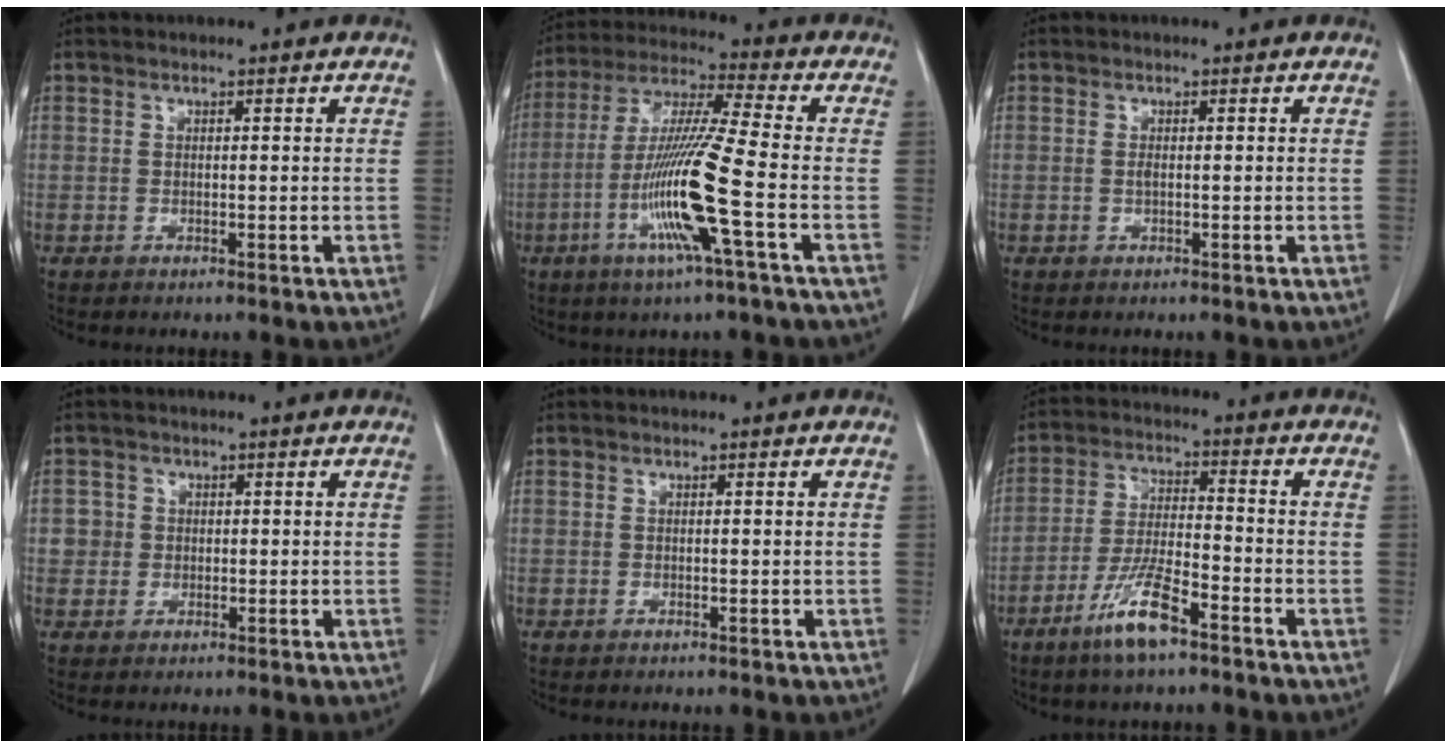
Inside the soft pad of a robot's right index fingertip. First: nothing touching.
{"total": 12.6, "force": [-4.2, -0.8, 11.8], "torque": [-0.236, -0.013, -0.086]}
{"total": 0.6, "force": [-0.1, 0.1, 0.6], "torque": [-0.014, -0.001, 0.000]}
{"total": 2.4, "force": [0.2, 2.4, 0.0], "torque": [0.014, 0.005, 0.002]}
{"total": 0.0}
{"total": 8.9, "force": [-5.6, 1.2, 6.8], "torque": [-0.136, -0.011, -0.106]}